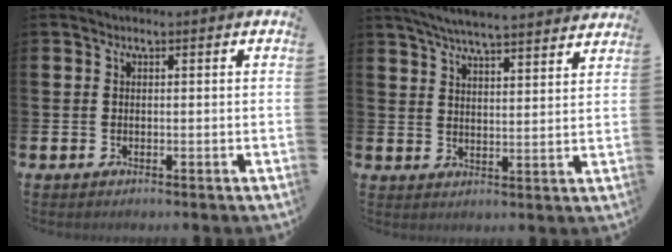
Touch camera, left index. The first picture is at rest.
{"total": 6.1, "force": [5.8, 0.1, 1.7], "torque": [-0.047, -0.033, 0.102]}